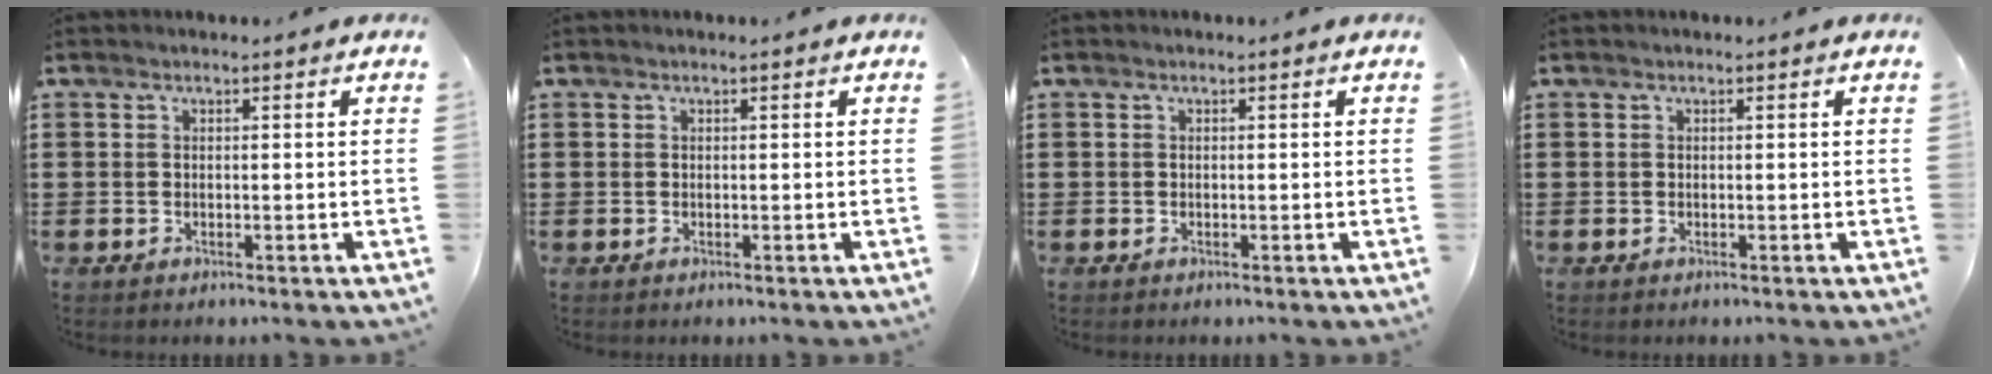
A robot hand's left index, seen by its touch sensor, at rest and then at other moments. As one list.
[{"total": 0.0}, {"total": 0.0}, {"total": 0.0}]